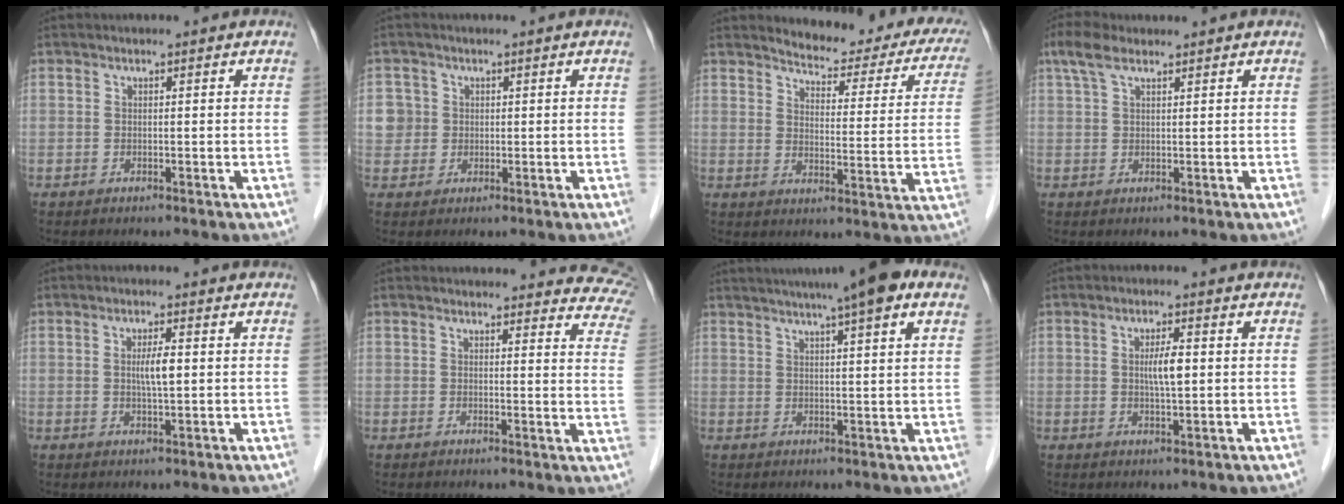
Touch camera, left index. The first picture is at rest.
{"total": 2.4, "force": [0.3, 2.4, 0.0], "torque": [0.012, 0.006, 0.006]}
{"total": 17.8, "force": [15.9, 4.2, 6.6], "torque": [-0.058, -0.050, 0.171]}
{"total": 4.0, "force": [2.8, 1.5, 2.4], "torque": [-0.062, 0.025, 0.059]}
{"total": 3.2, "force": [0.3, 0.4, 3.1], "torque": [-0.056, -0.002, 0.006]}
{"total": 16.0, "force": [15.1, 3.9, 3.2], "torque": [0.005, -0.049, 0.134]}
{"total": 11.8, "force": [8.3, 0.7, 8.4], "torque": [-0.127, 0.030, 0.106]}
{"total": 3.5, "force": [0.3, 0.5, 3.5], "torque": [-0.061, 0.000, 0.006]}